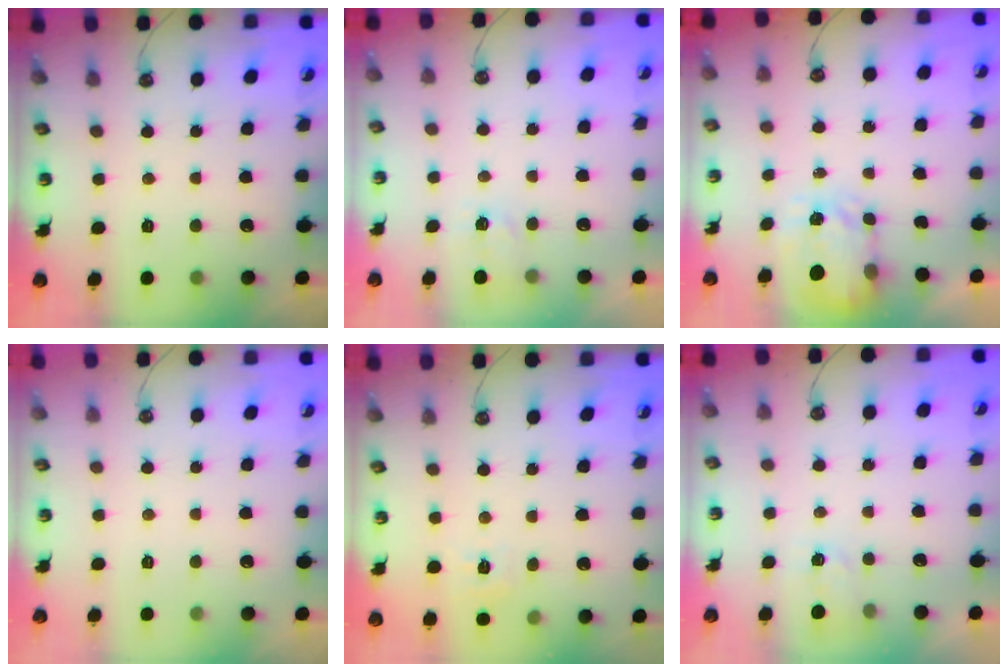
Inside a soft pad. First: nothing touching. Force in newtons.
{"total": 4.7, "press": 4.6, "slide": 0.5}
{"total": 3.6, "press": 3.6, "slide": 0.5}
{"total": 0.0}
{"total": 4.9, "press": 4.8, "slide": 0.6}
{"total": 2.7, "press": 2.6, "slide": 0.4}